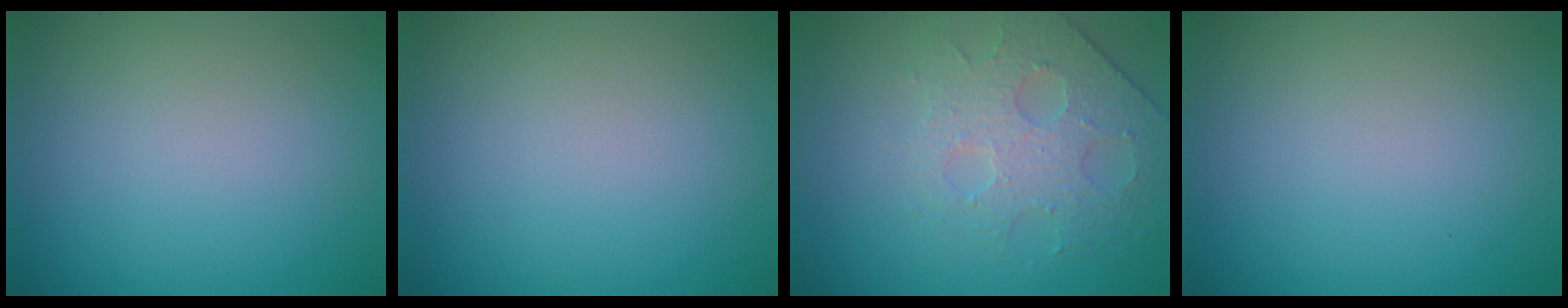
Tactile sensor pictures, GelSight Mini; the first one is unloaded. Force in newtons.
{"total": 0.0}
{"total": 4.3, "press": 3.5, "slide": 2.5}
{"total": 0.0}